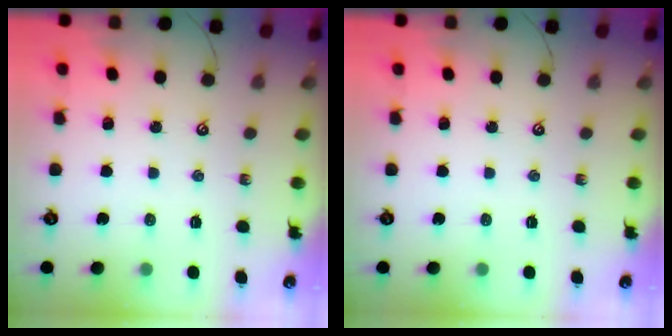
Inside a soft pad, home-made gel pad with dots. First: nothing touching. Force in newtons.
{"total": 0.0}